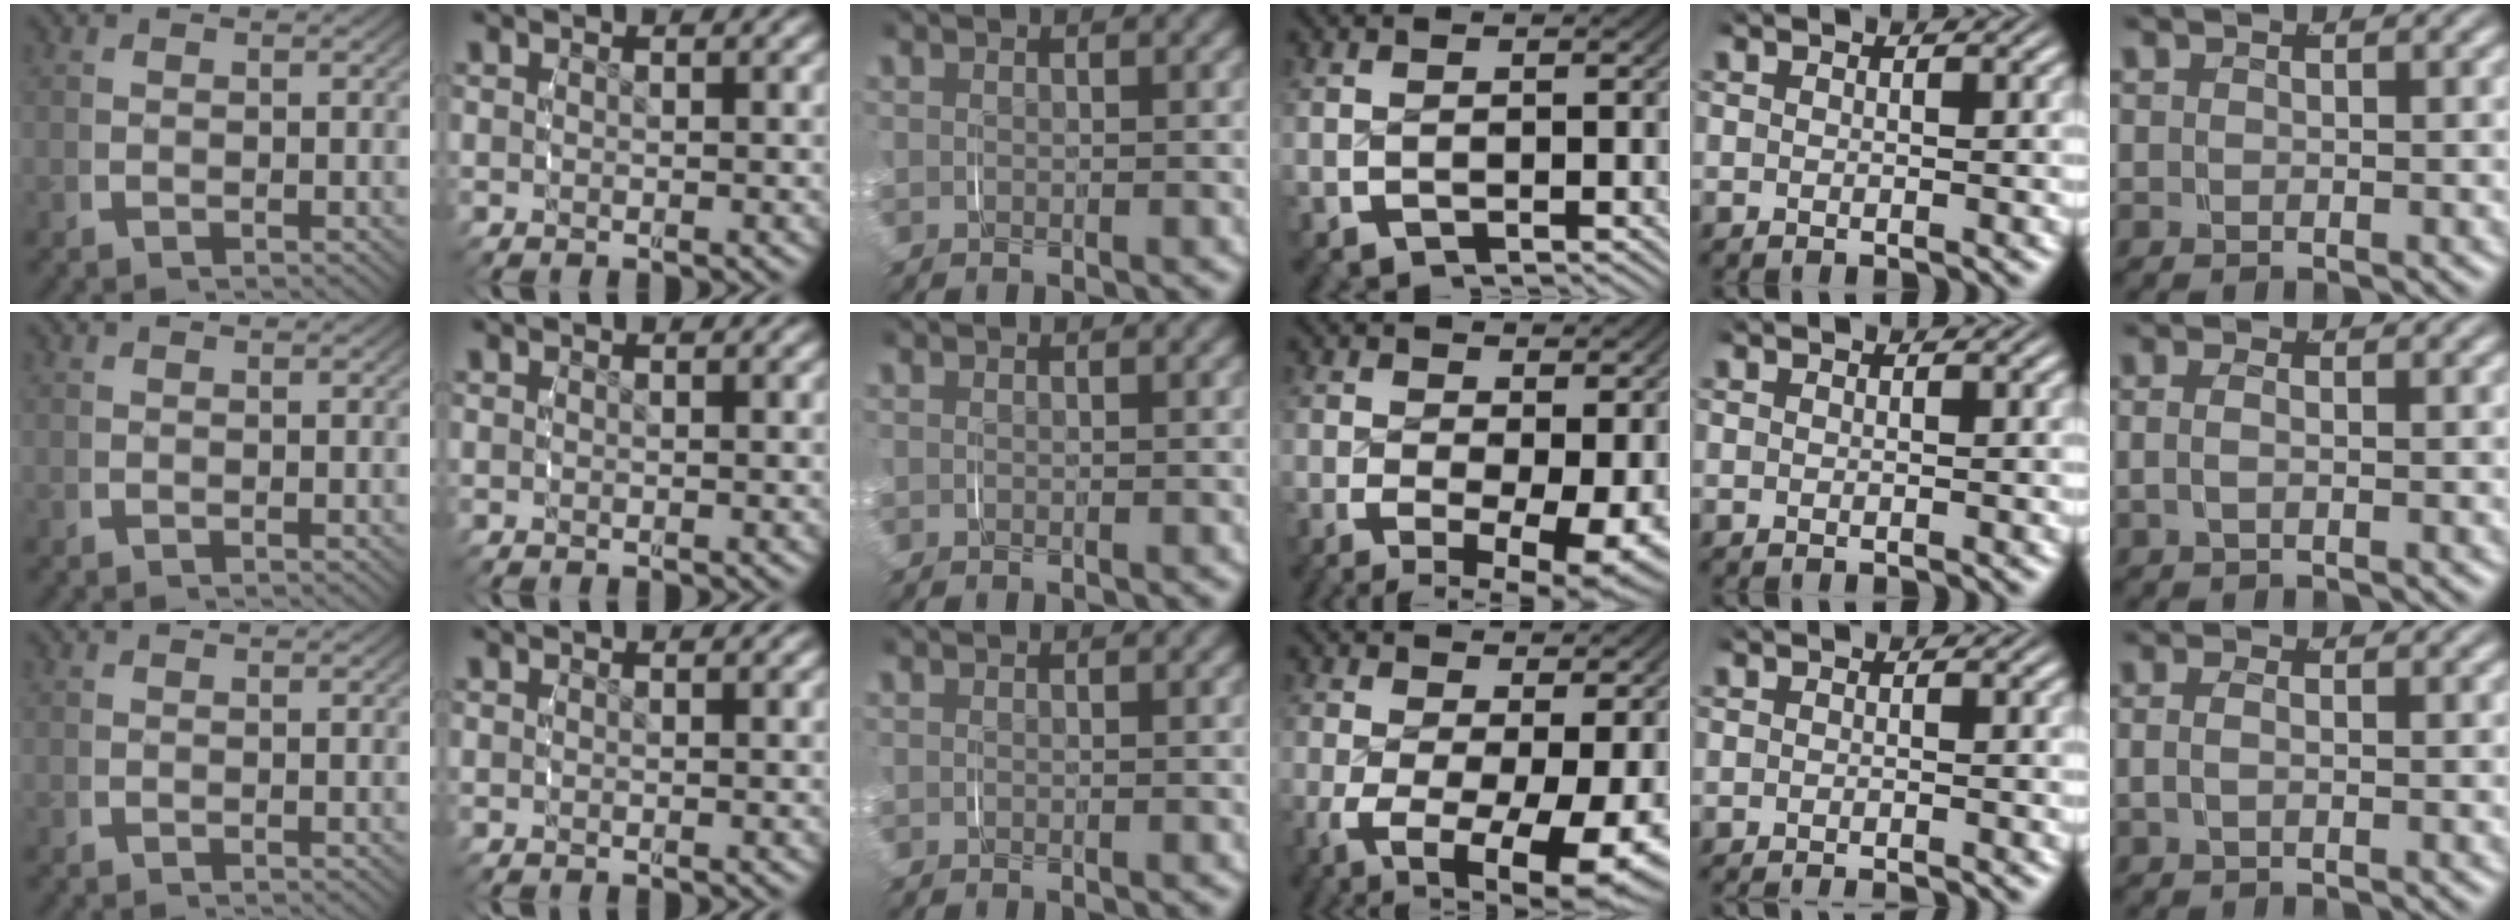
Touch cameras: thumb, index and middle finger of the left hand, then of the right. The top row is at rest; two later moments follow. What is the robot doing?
{"motion": "grasp_and_lifting", "object": "shoes"}